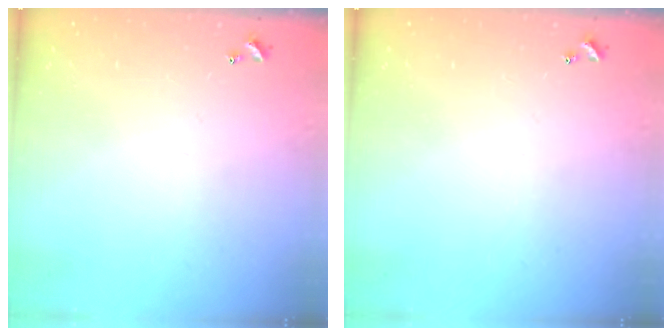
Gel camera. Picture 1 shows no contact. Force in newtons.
{"total": 0.0}